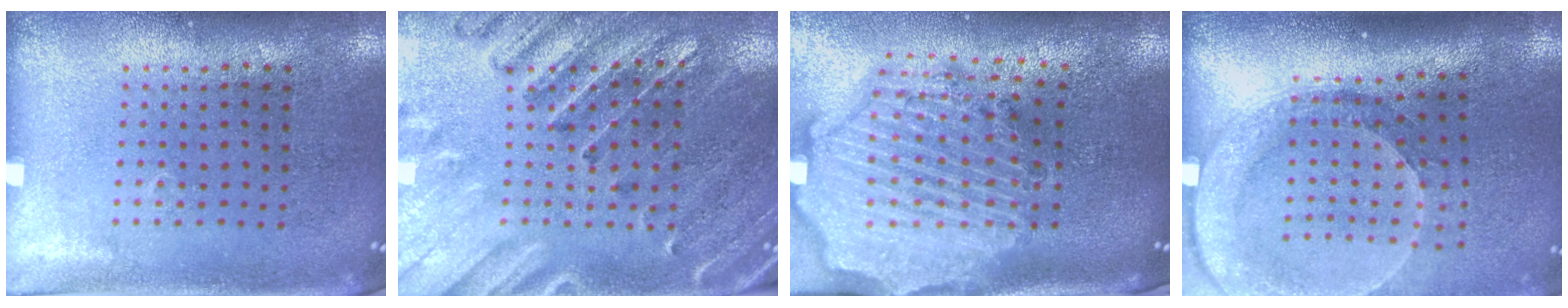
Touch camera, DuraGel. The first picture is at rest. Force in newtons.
{"total": 2.9, "press": 2.7, "slide": 1.0}
{"total": 3.7, "press": 3.0, "slide": 2.1}
{"total": 2.6, "press": 2.0, "slide": 1.7}